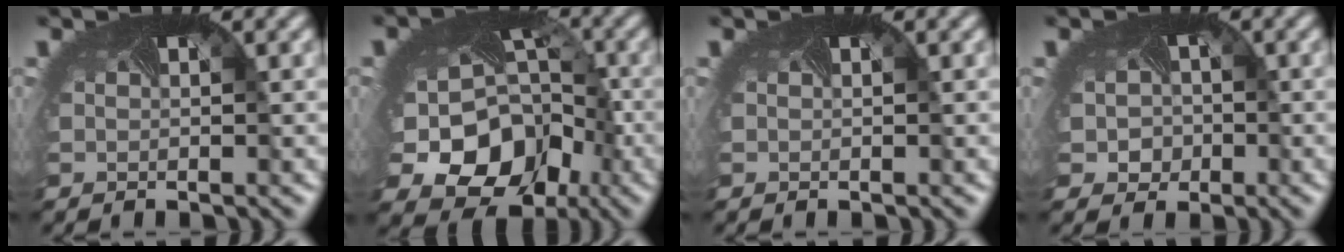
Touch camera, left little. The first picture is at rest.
{"total": 11.7, "force": [-3.6, 9.4, 6.0], "torque": [-0.120, -0.048, -0.041]}
{"total": 0.0}
{"total": 3.0, "force": [-0.5, 2.8, 0.9], "torque": [-0.012, -0.004, -0.004]}